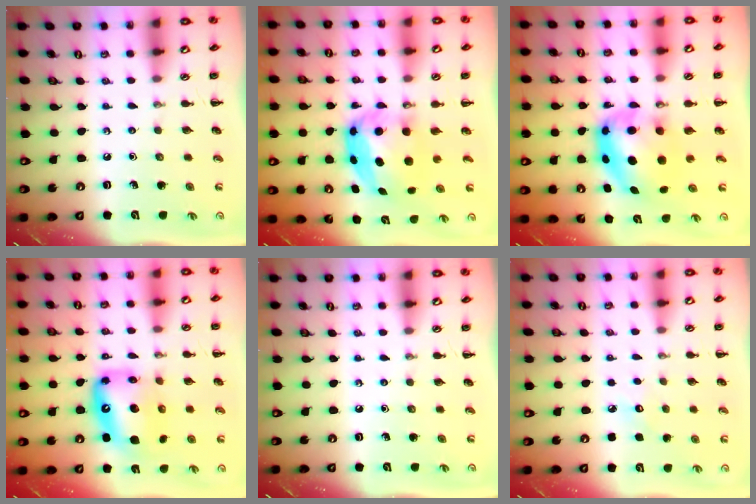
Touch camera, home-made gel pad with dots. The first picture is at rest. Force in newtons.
{"total": 6.5, "press": 6.4, "slide": 0.9}
{"total": 8.3, "press": 8.1, "slide": 1.9}
{"total": 14.1, "press": 13.6, "slide": 3.7}
{"total": 0.0}
{"total": 5.8, "press": 5.6, "slide": 1.5}